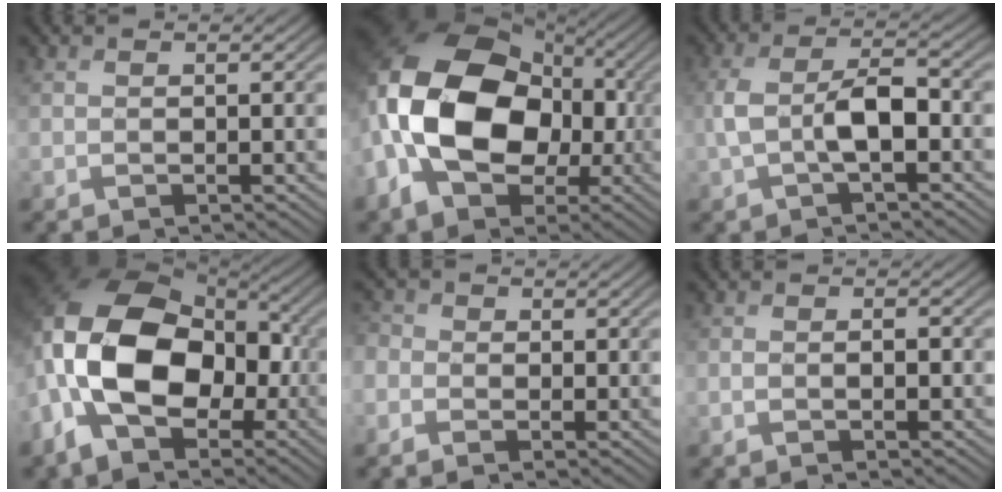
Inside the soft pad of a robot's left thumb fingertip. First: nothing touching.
{"total": 18.8, "force": [-2.4, 13.1, 13.2], "torque": [-0.268, -0.006, -0.058]}
{"total": 5.5, "force": [-1.1, 2.4, 4.9], "torque": [-0.114, 0.006, -0.024]}
{"total": 15.9, "force": [-3.5, 10.1, 11.7], "torque": [-0.251, -0.013, -0.073]}
{"total": 3.2, "force": [-0.9, 2.9, 1.1], "torque": [-0.040, 0.002, -0.028]}
{"total": 1.5, "force": [-0.6, 0.8, 1.2], "torque": [-0.018, 0.005, -0.009]}